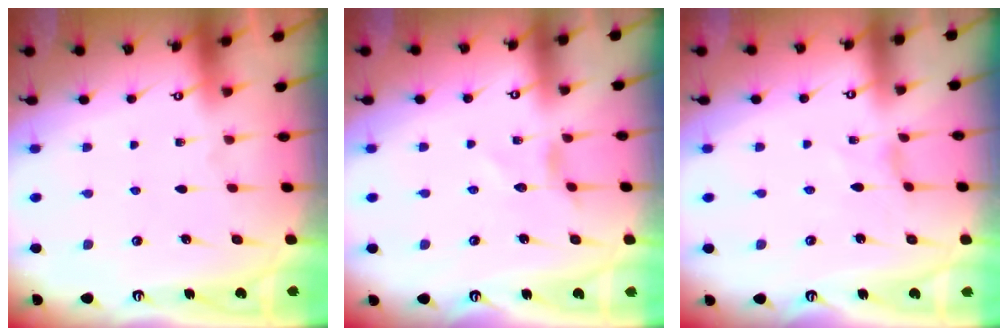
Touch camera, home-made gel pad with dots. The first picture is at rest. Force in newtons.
{"total": 2.3, "press": 2.3, "slide": 0.2}
{"total": 0.0}